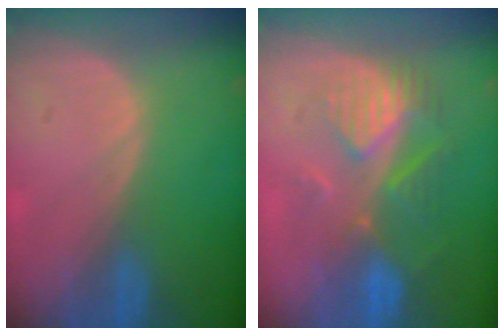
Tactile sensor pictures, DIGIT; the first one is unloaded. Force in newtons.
{"total": 8.6, "press": 8.1, "slide": 3.1}